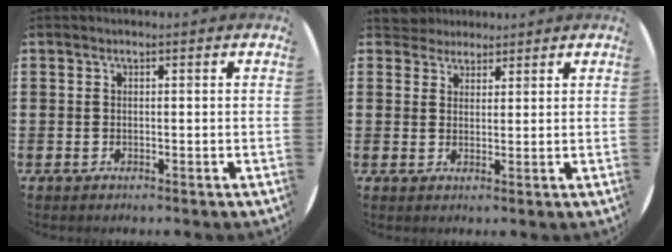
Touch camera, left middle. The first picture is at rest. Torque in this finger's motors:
{"motor_torque": [-0.29, -0.30, 0.01, 0.01]}